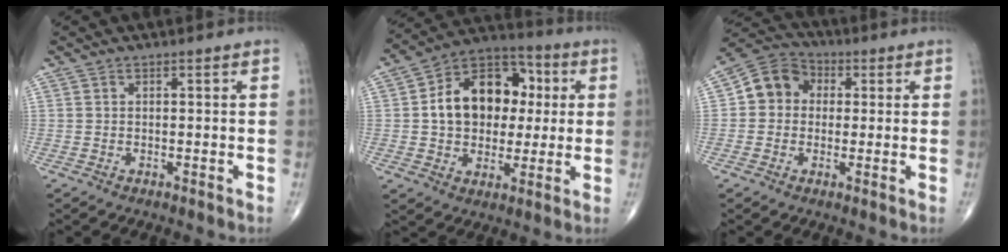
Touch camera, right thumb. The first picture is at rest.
{"total": 17.6, "force": [2.1, 12.8, 11.8], "torque": [-0.142, 0.022, 0.029]}
{"total": 8.5, "force": [0.8, 7.4, 4.0], "torque": [-0.050, 0.021, -0.001]}